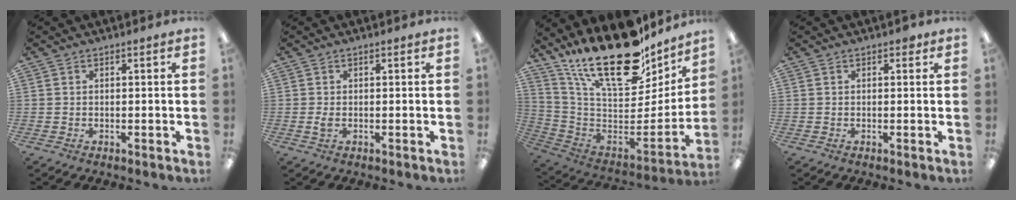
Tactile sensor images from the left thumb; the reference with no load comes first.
{"total": 1.7, "force": [-0.1, 0.8, 1.4], "torque": [-0.034, 0.000, -0.006]}
{"total": 26.3, "force": [18.6, 10.1, 15.6], "torque": [-0.245, -0.128, 0.322]}
{"total": 1.1, "force": [0.6, 0.6, 0.6], "torque": [-0.006, -0.001, 0.009]}